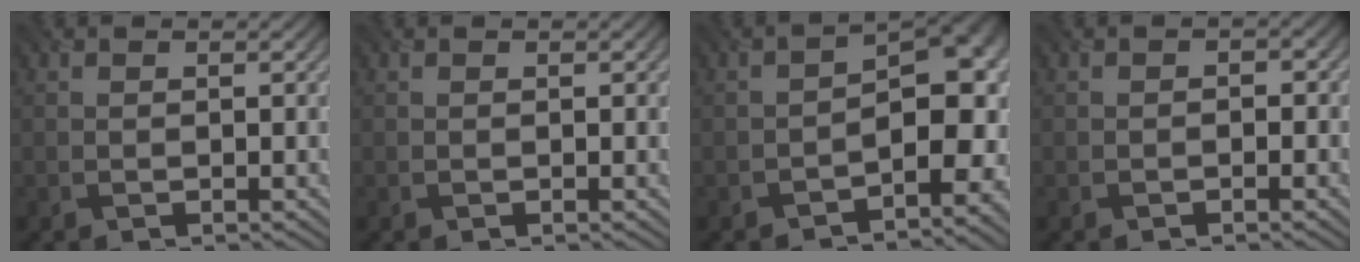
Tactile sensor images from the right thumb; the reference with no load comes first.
{"total": 0.0}
{"total": 10.1, "force": [-2.9, 5.2, 8.2], "torque": [-0.087, -0.005, -0.043]}
{"total": 0.8, "force": [-0.4, 0.6, 0.2], "torque": [0.000, -0.002, -0.009]}